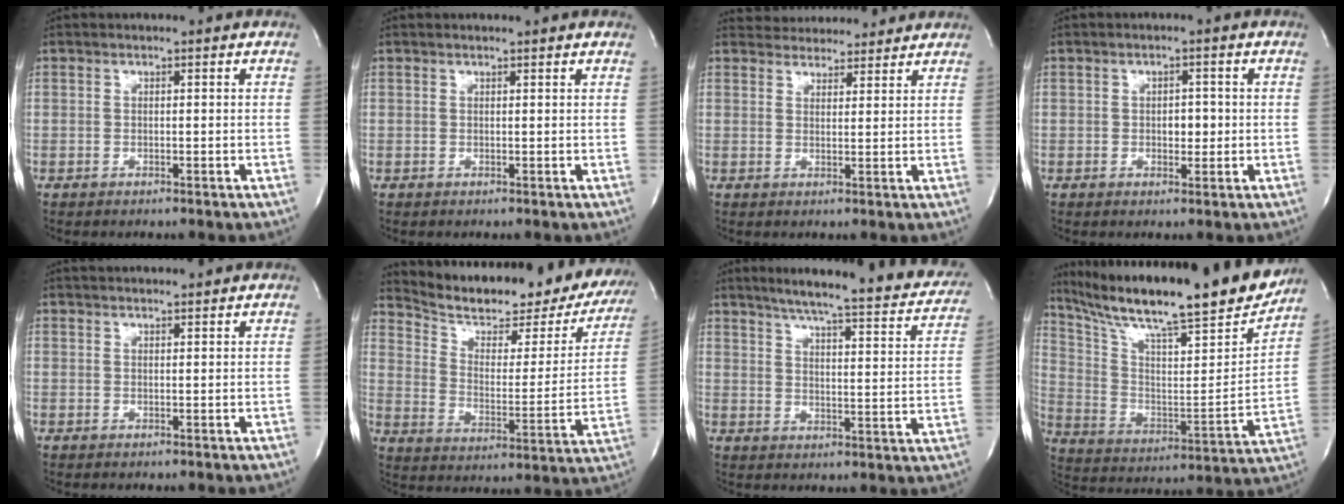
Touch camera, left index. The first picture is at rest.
{"total": 1.3, "force": [1.3, -0.1, 0.4], "torque": [-0.014, 0.003, 0.015]}
{"total": 8.1, "force": [7.6, 2.3, 1.2], "torque": [-0.013, 0.014, 0.100]}
{"total": 2.3, "force": [-0.3, 1.3, 1.9], "torque": [-0.028, -0.005, -0.002]}
{"total": 5.6, "force": [5.3, 0.4, 1.7], "torque": [-0.027, 0.024, 0.068]}
{"total": 25.6, "force": [22.6, 6.6, 10.0], "torque": [-0.154, -0.050, 0.292]}
{"total": 24.0, "force": [20.4, 3.0, 12.3], "torque": [-0.173, -0.034, 0.242]}
{"total": 27.1, "force": [22.8, 2.5, 14.6], "torque": [-0.262, -0.043, 0.343]}